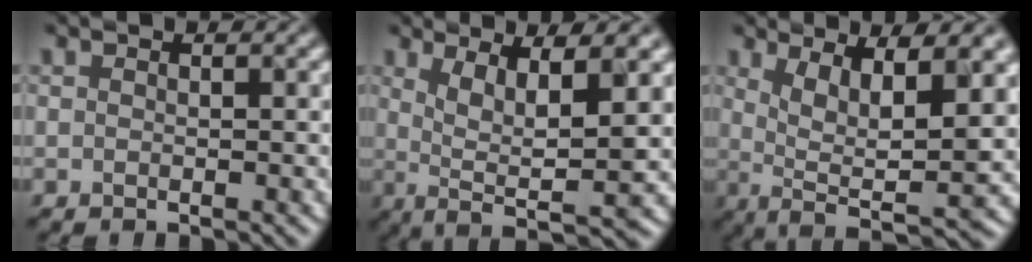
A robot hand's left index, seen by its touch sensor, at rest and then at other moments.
{"total": 7.0, "force": [0.3, 1.3, 6.9], "torque": [-0.105, 0.001, 0.035]}
{"total": 8.6, "force": [1.1, 2.0, 8.3], "torque": [-0.124, 0.001, 0.052]}